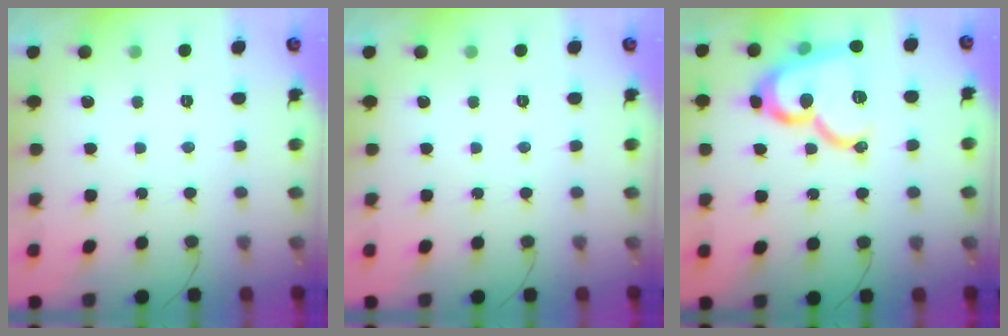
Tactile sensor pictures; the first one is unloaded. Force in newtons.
{"total": 0.0}
{"total": 19.2, "press": 19.1, "slide": 1.6}